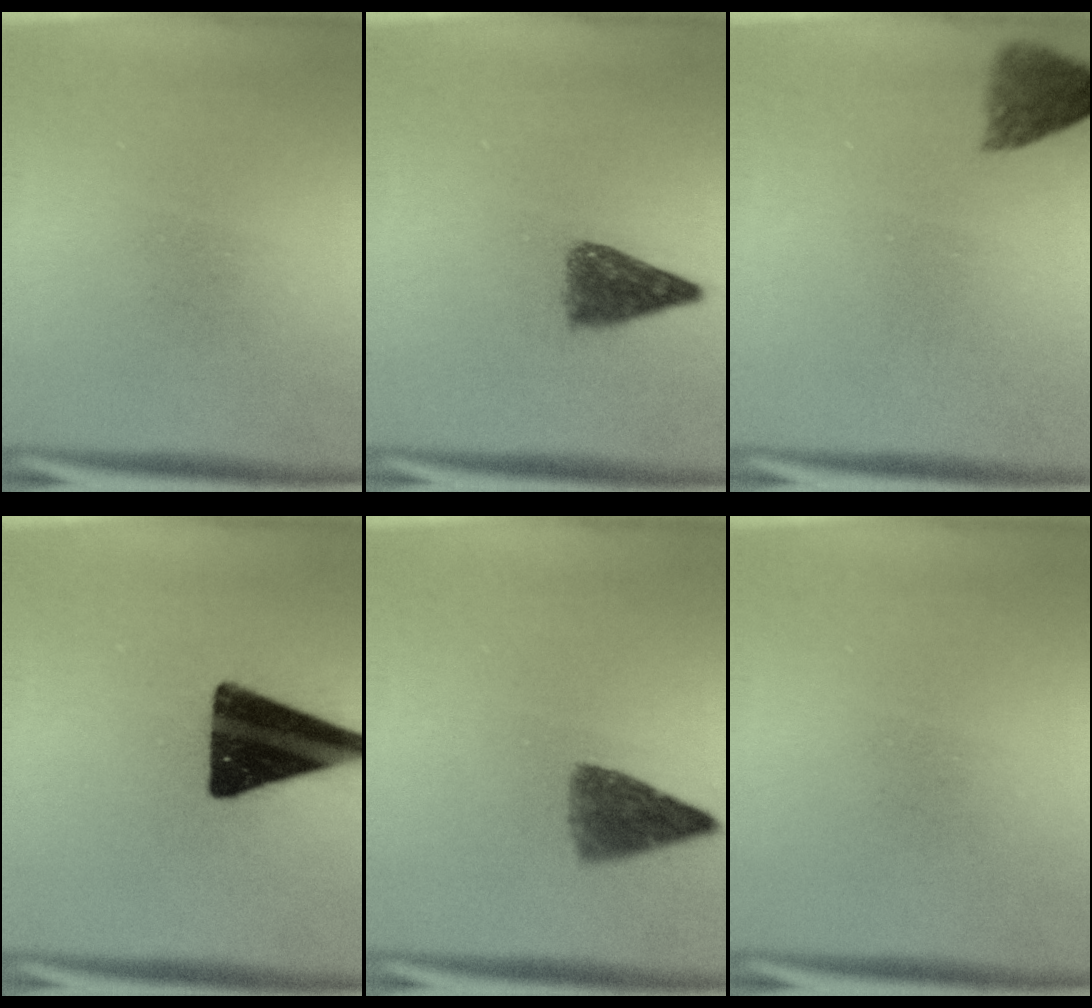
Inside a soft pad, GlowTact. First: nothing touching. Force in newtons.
{"total": 4.7}
{"total": 3.7}
{"total": 18.7}
{"total": 5.4}
{"total": 0.0}